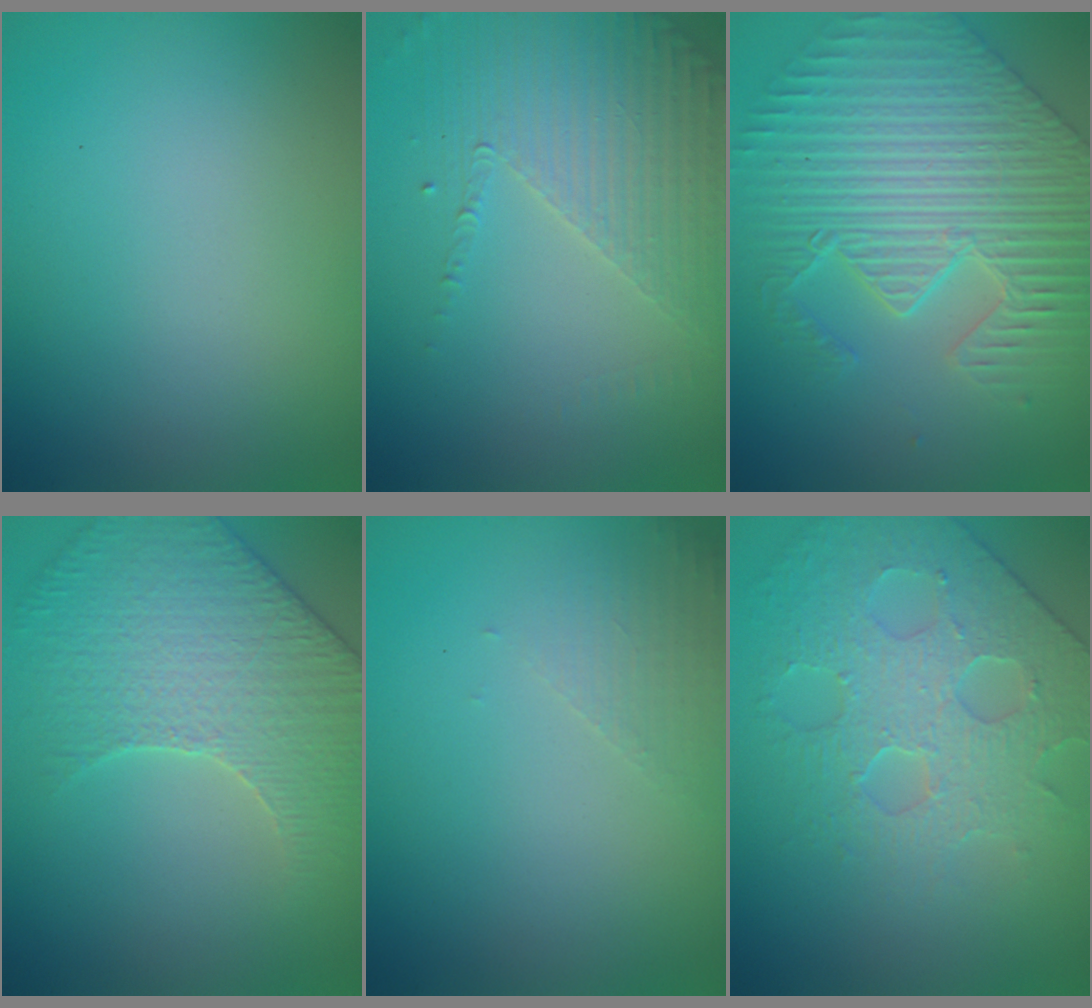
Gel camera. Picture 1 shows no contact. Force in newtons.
{"total": 4.2, "press": 3.1, "slide": 2.9}
{"total": 6.6, "press": 5.7, "slide": 3.3}
{"total": 4.6, "press": 4.6, "slide": 0.2}
{"total": 1.6, "press": 1.6, "slide": 0.4}
{"total": 4.2, "press": 4.2, "slide": 0.3}